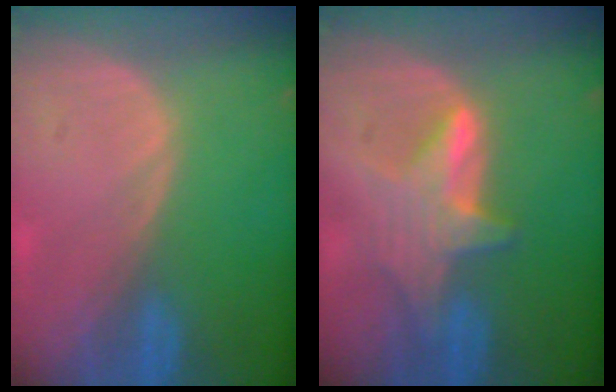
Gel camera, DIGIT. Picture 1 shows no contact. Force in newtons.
{"total": 6.2, "press": 6.0, "slide": 1.3}